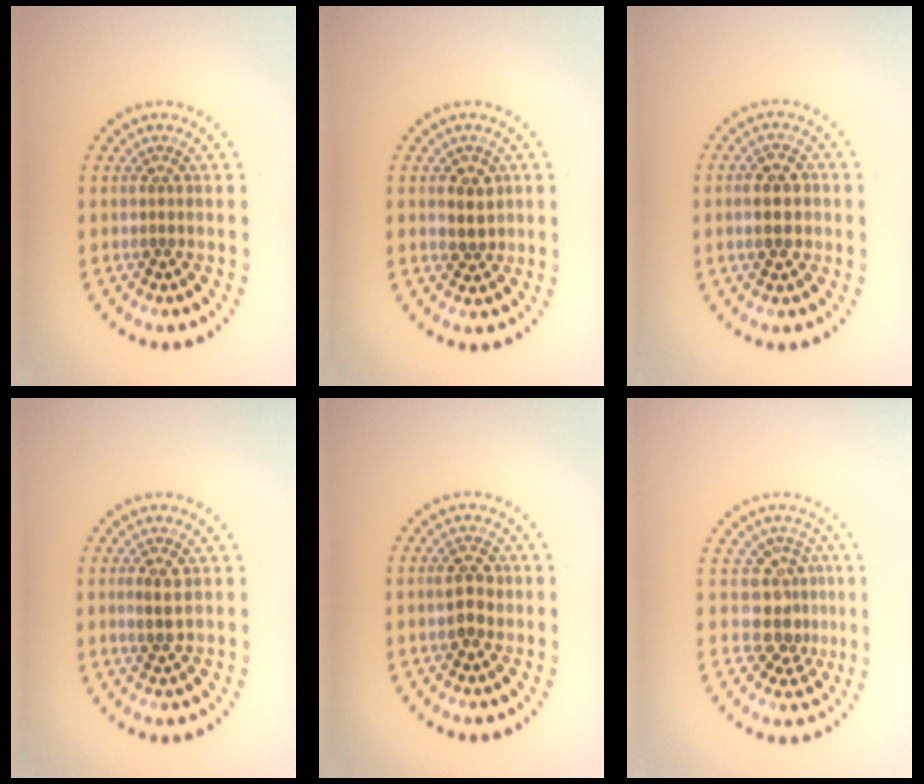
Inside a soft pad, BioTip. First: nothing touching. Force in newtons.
{"total": 2.0, "press": 2.0, "slide": 0.6}
{"total": 3.0, "press": 3.0, "slide": 0.1}
{"total": 1.9, "press": 1.8, "slide": 0.5}
{"total": 2.4, "press": 2.4, "slide": 0.0}
{"total": 3.2, "press": 2.5, "slide": 2.0}